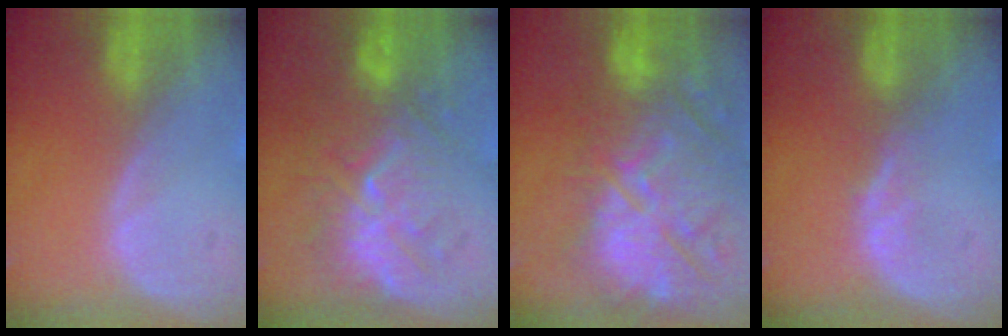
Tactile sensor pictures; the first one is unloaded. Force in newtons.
{"total": 9.4, "press": 9.1, "slide": 2.6}
{"total": 13.8, "press": 12.6, "slide": 5.6}
{"total": 1.4, "press": 1.4, "slide": 0.1}